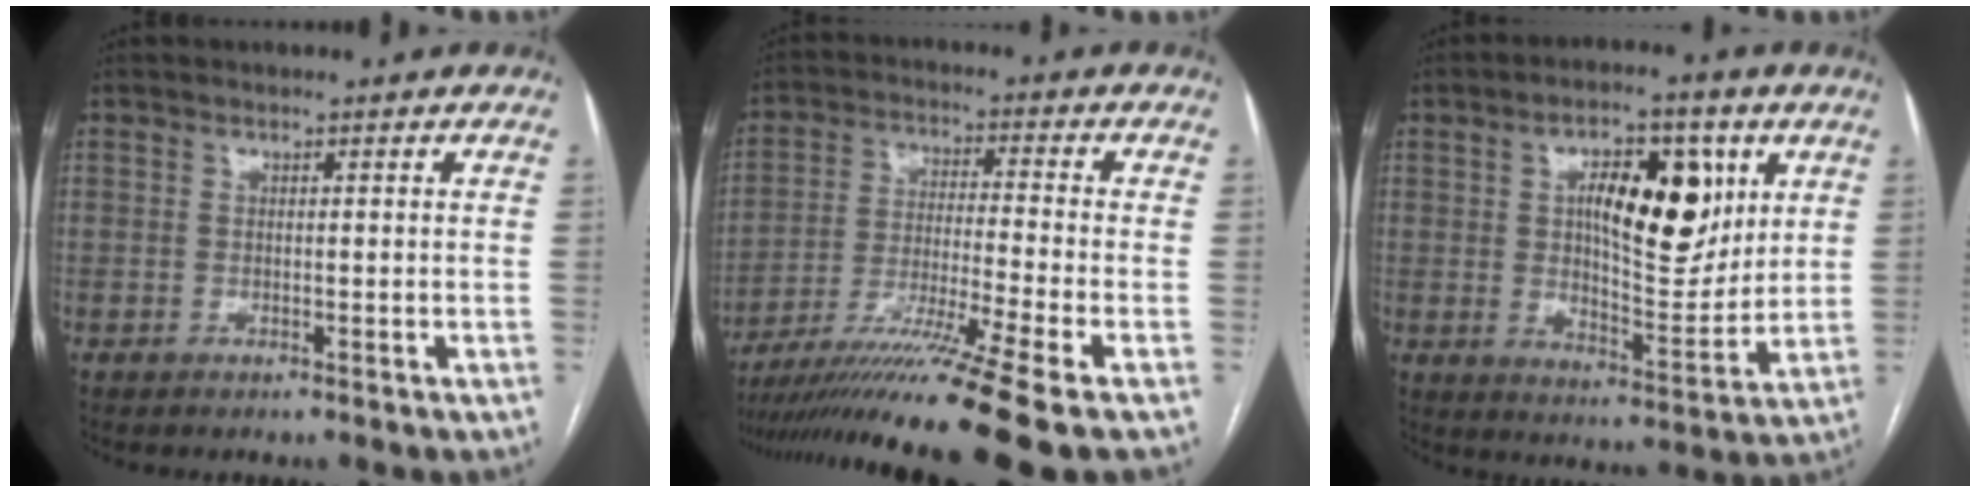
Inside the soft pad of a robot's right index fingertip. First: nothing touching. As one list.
[{"total": 16.3, "force": [-12.4, -3.0, 10.1], "torque": [-0.181, -0.036, -0.214]}, {"total": 13.9, "force": [4.4, 5.5, 12.0], "torque": [-0.185, 0.012, 0.075]}]